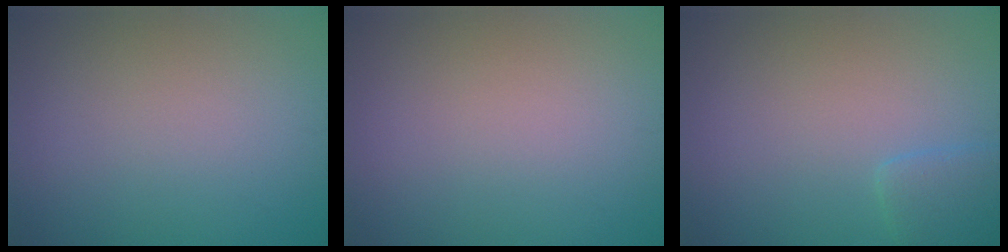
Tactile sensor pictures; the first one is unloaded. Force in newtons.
{"total": 0.0}
{"total": 1.8, "press": 1.8, "slide": 0.2}